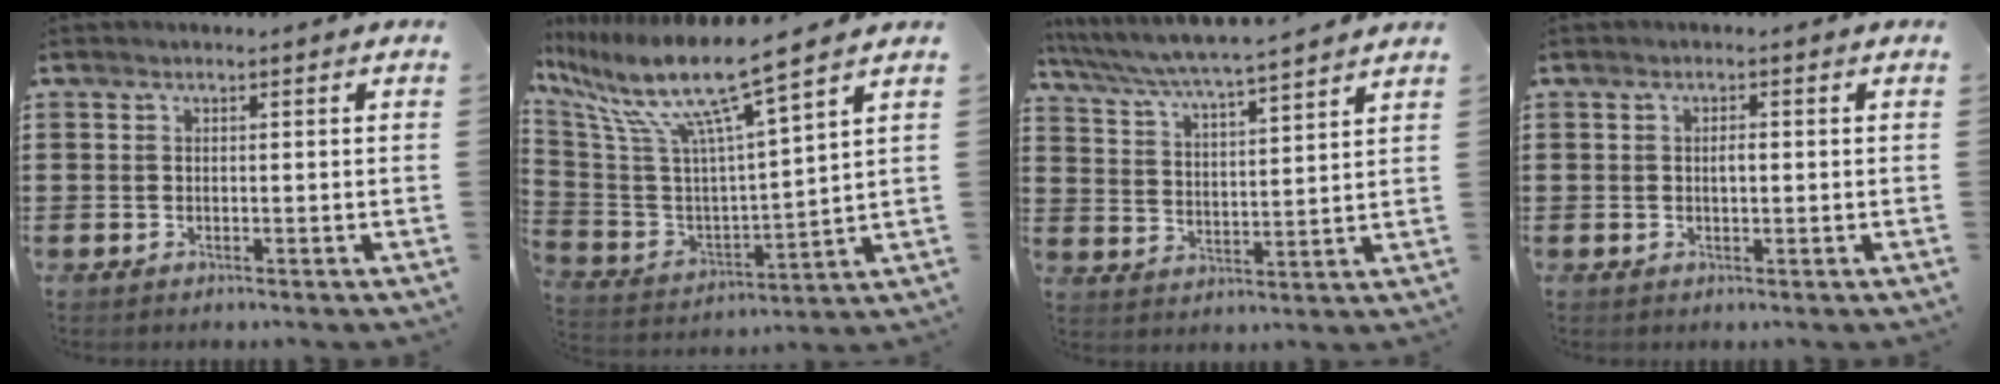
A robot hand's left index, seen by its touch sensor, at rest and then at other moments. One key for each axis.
{"total": 11.5, "fx": 8.2, "fy": 0.7, "fz": 8.0, "tx": -0.186, "ty": -0.055, "tz": 0.131}
{"total": 4.9, "fx": 4.6, "fy": -0.5, "fz": 1.4, "tx": -0.050, "ty": -0.034, "tz": 0.074}
{"total": 1.5, "fx": 0.2, "fy": 0.4, "fz": 1.4, "tx": -0.027, "ty": 0.001, "tz": 0.002}